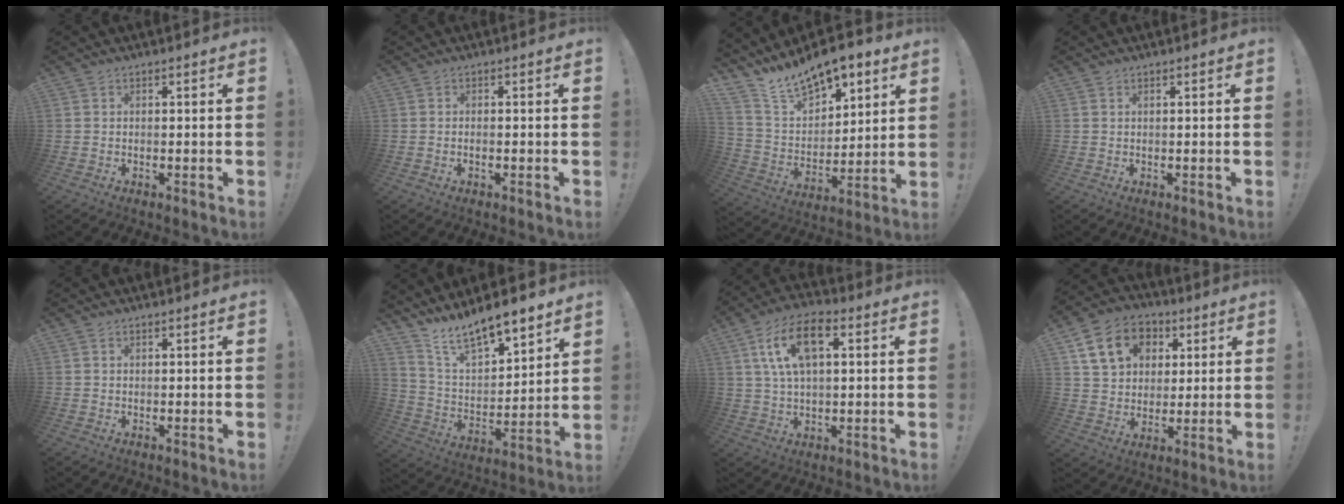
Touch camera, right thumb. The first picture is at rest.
{"total": 1.1, "force": [-0.7, 0.1, 0.8], "torque": [-0.020, 0.003, -0.012]}
{"total": 15.5, "force": [12.5, 7.3, 5.6], "torque": [-0.104, -0.087, 0.228]}
{"total": 0.0}
{"total": 0.0}
{"total": 12.0, "force": [11.0, 2.9, 3.8], "torque": [-0.086, -0.091, 0.199]}
{"total": 12.5, "force": [3.8, 6.6, 9.9], "torque": [-0.178, 0.008, 0.068]}
{"total": 15.5, "force": [6.0, 12.0, 7.7], "torque": [-0.108, -0.012, 0.117]}